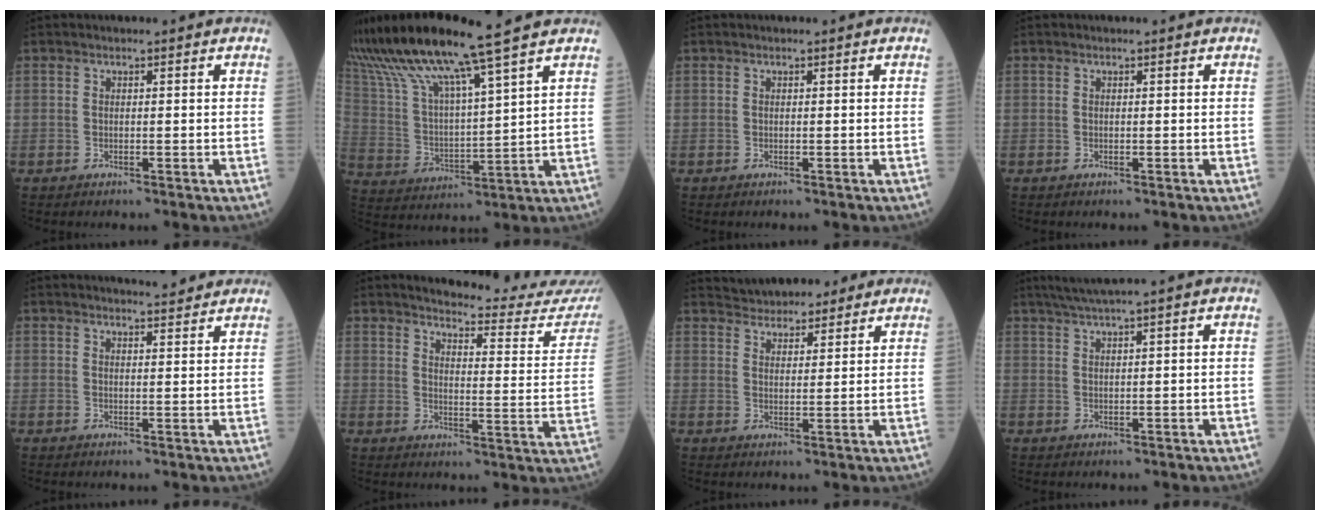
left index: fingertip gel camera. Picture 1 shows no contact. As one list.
[{"total": 16.6, "force": [13.3, -1.1, 9.9], "torque": [-0.188, 0.016, 0.248]}, {"total": 0.0}, {"total": 0.0}, {"total": 4.0, "force": [3.9, 0.3, 1.0], "torque": [-0.017, -0.001, 0.043]}, {"total": 17.8, "force": [17.3, 0.2, 4.0], "torque": [-0.047, -0.109, 0.187]}, {"total": 9.0, "force": [8.1, 3.2, 2.2], "torque": [-0.027, 0.027, 0.117]}, {"total": 3.2, "force": [2.4, -1.0, 1.9], "torque": [-0.043, 0.008, 0.051]}]